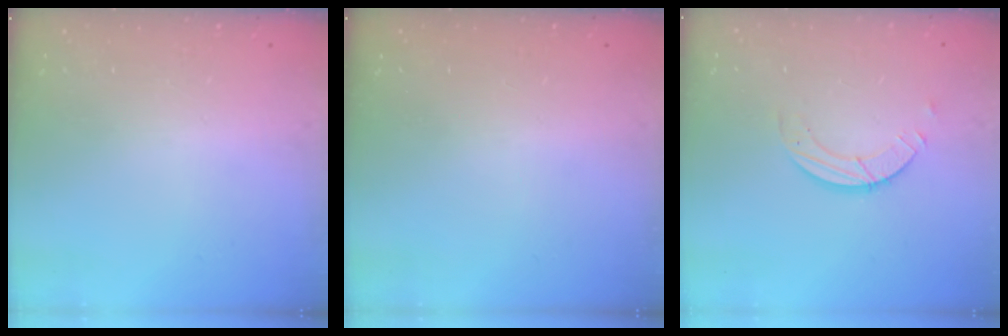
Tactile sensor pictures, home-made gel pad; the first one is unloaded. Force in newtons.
{"total": 0.0}
{"total": 4.0, "press": 4.0, "slide": 0.4}